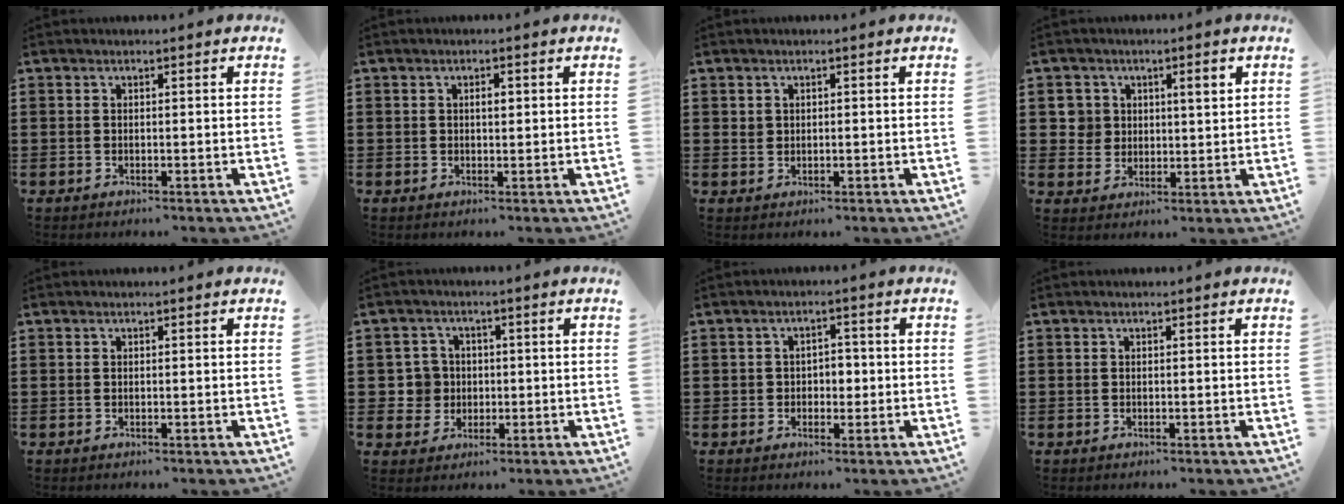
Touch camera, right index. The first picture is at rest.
{"total": 1.5, "force": [0.3, 0.7, 1.3], "torque": [-0.027, 0.005, 0.003]}
{"total": 0.9, "force": [0.4, 0.8, 0.4], "torque": [-0.011, 0.003, 0.007]}
{"total": 4.4, "force": [1.3, 3.8, 1.8], "torque": [-0.047, 0.012, 0.019]}
{"total": 0.0}
{"total": 4.5, "force": [-0.2, 4.4, 1.0], "torque": [-0.040, 0.014, -0.005]}
{"total": 2.3, "force": [-0.3, 1.9, 1.1], "torque": [-0.029, 0.006, -0.011]}
{"total": 0.0}